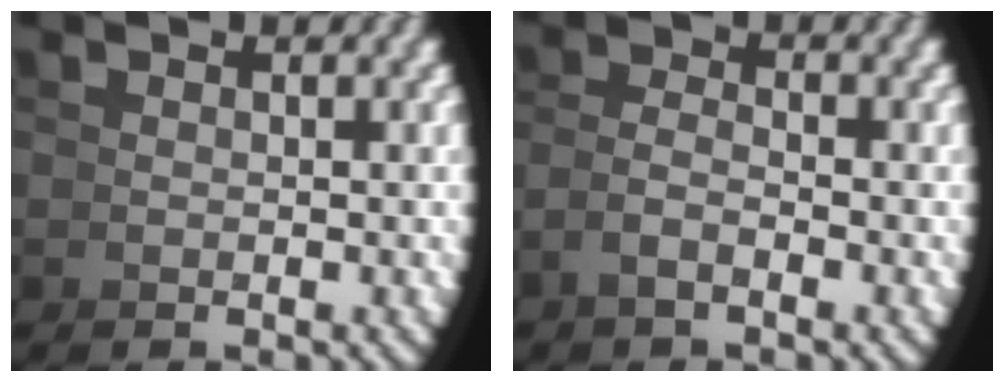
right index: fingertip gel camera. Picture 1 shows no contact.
{"total": 1.6, "force": [-0.8, 0.0, 1.3], "torque": [-0.028, -0.004, -0.014]}